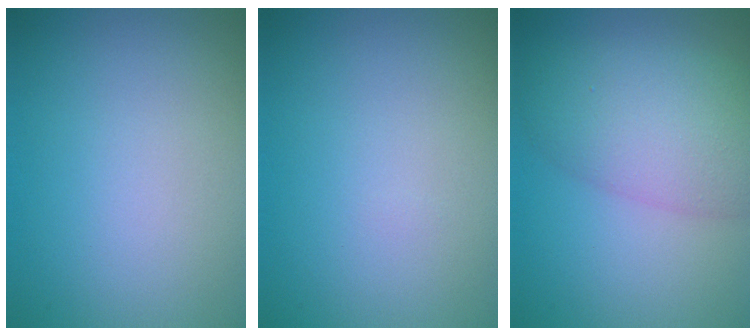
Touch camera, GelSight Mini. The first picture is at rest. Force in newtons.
{"total": 0.0}
{"total": 6.6, "press": 6.6, "slide": 0.2}